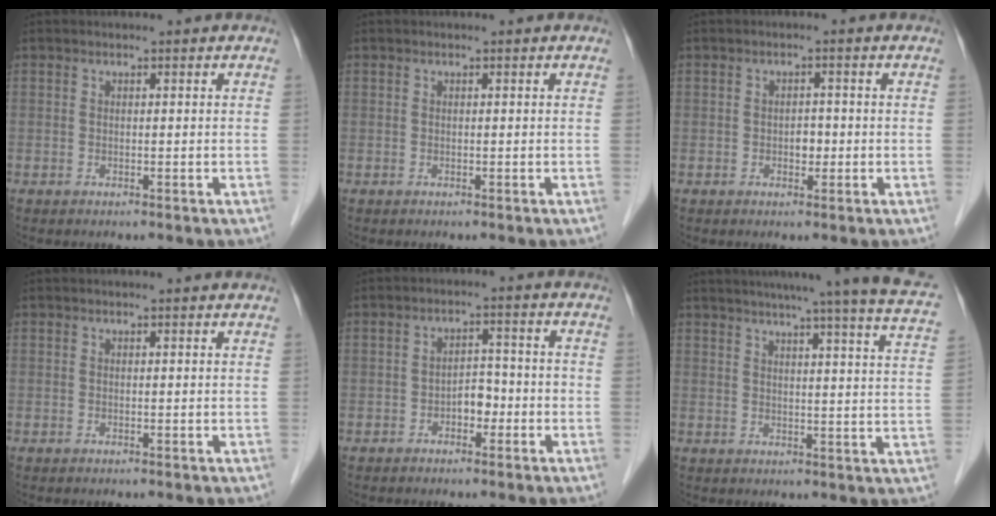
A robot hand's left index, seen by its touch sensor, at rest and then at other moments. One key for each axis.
{"total": 0.0}
{"total": 1.8, "fx": -0.5, "fy": 1.2, "fz": 1.3, "tx": -0.018, "ty": 0.003, "tz": -0.006}
{"total": 1.0, "fx": 0.9, "fy": 0.0, "fz": 0.2, "tx": -0.009, "ty": 0.006, "tz": 0.011}
{"total": 3.4, "fx": -1.6, "fy": 1.9, "fz": 2.3, "tx": -0.032, "ty": 0.013, "tz": -0.029}
{"total": 22.1, "fx": 18.8, "fy": -0.6, "fz": 11.7, "tx": -0.168, "ty": -0.029, "tz": 0.219}